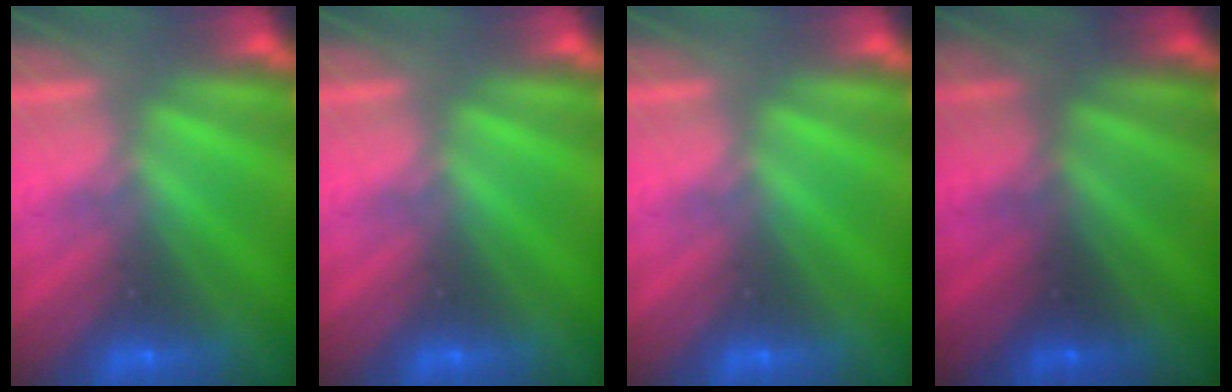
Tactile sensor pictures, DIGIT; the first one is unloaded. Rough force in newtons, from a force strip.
{"total": 0.0}
{"total": 0.0}
{"total": 2.8}